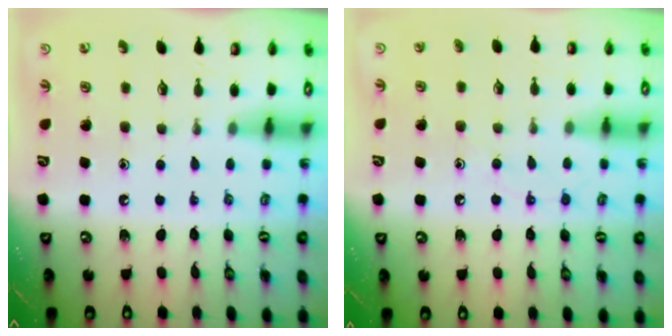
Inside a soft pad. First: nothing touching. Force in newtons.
{"total": 7.4, "press": 7.4, "slide": 0.6}